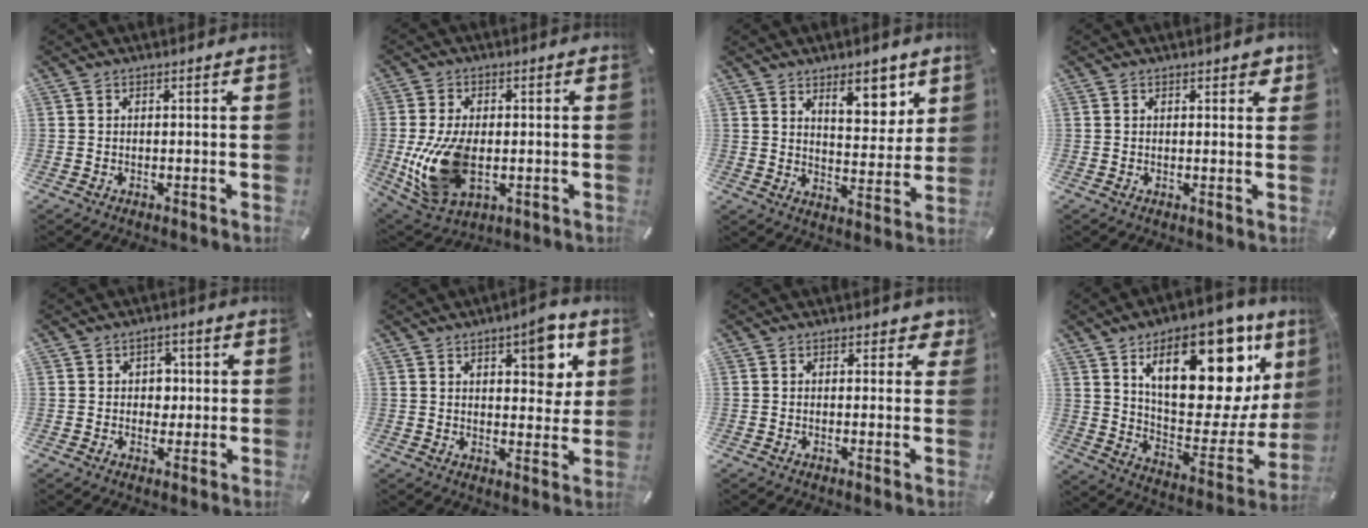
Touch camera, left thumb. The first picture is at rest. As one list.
[{"total": 14.7, "force": [-1.9, 9.1, 11.4], "torque": [-0.252, -0.015, -0.033]}, {"total": 9.4, "force": [6.3, 4.5, 5.3], "torque": [-0.054, -0.041, 0.102]}, {"total": 1.8, "force": [1.1, 1.0, 1.1], "torque": [-0.008, -0.001, 0.015]}, {"total": 3.8, "force": [0.3, 3.4, 1.7], "torque": [-0.015, -0.001, -0.004]}, {"total": 9.2, "force": [4.7, 4.5, 6.5], "torque": [-0.062, -0.027, 0.071]}, {"total": 2.2, "force": [1.1, 1.5, 1.2], "torque": [-0.002, -0.002, 0.014]}, {"total": 27.6, "force": [13.6, 12.9, 20.3], "torque": [-0.289, -0.084, 0.230]}]